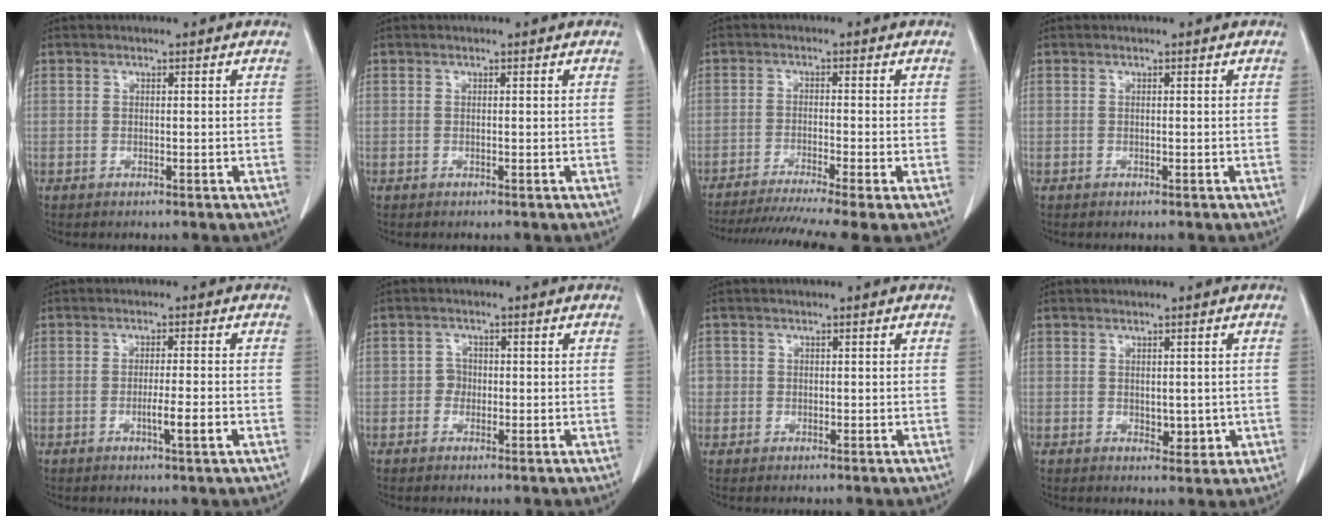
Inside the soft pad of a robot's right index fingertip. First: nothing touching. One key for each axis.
{"total": 0.0}
{"total": 10.8, "fx": -8.5, "fy": -0.4, "fz": 6.6, "tx": -0.102, "ty": -0.019, "tz": -0.133}
{"total": 0.0}
{"total": 3.7, "fx": -1.3, "fy": -0.2, "fz": 3.4, "tx": -0.053, "ty": -0.004, "tz": -0.021}
{"total": 1.6, "fx": -0.4, "fy": 1.4, "fz": 0.5, "tx": 0.000, "ty": 0.007, "tz": -0.009}
{"total": 1.7, "fx": -0.1, "fy": 1.7, "fz": 0.1, "tx": 0.011, "ty": 0.006, "tz": -0.005}
{"total": 3.0, "fx": -0.3, "fy": 1.8, "fz": 2.3, "tx": -0.022, "ty": -0.003, "tz": 0.005}